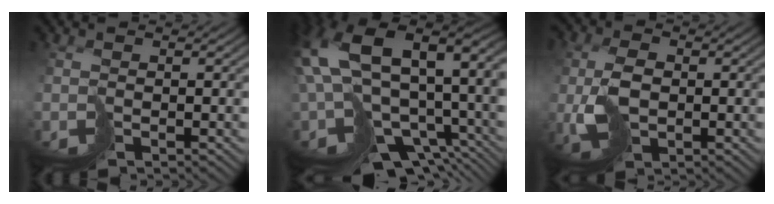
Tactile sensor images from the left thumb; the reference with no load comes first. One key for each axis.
{"total": 16.8, "fx": -0.4, "fy": 11.1, "fz": 12.7, "tx": -0.292, "ty": -0.064, "tz": 0.078}
{"total": 5.6, "fx": 0.1, "fy": 3.5, "fz": 4.4, "tx": -0.102, "ty": 0.000, "tz": 0.006}